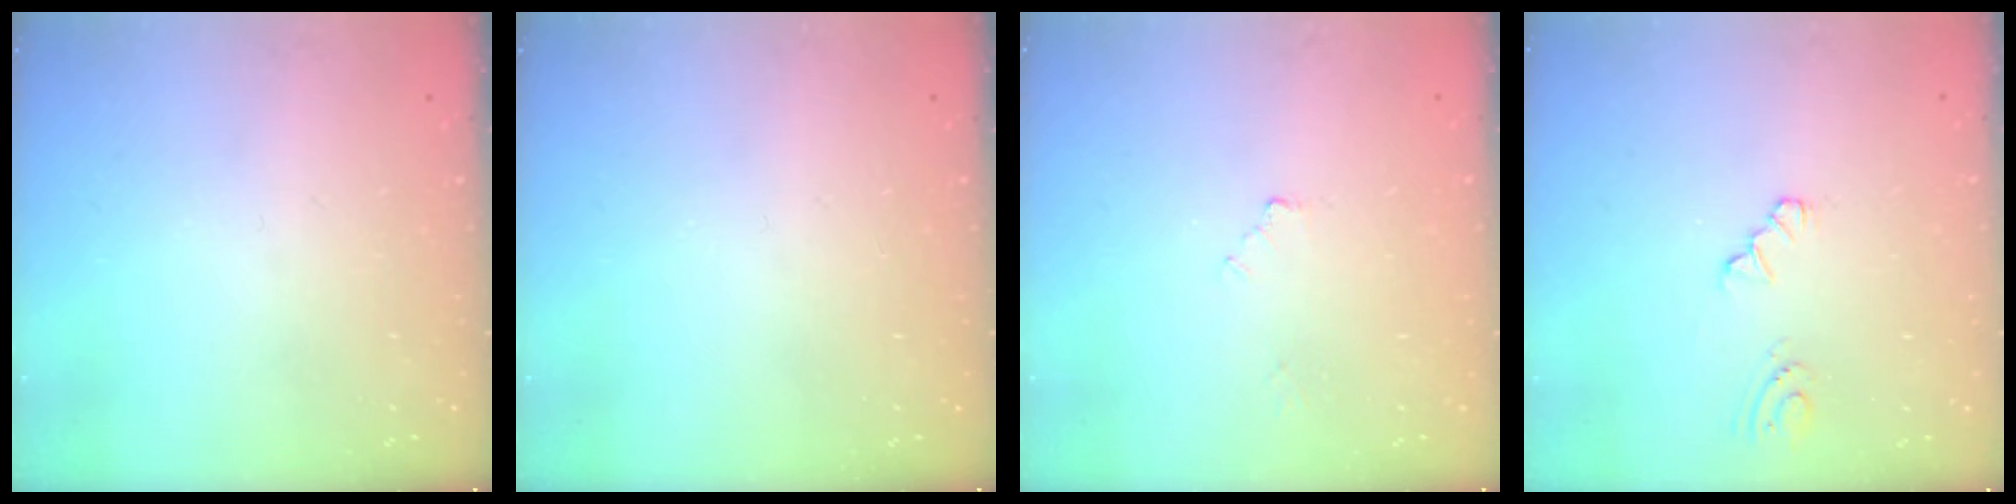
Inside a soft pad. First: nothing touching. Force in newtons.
{"total": 0.0}
{"total": 2.1, "press": 2.1, "slide": 0.3}
{"total": 2.8, "press": 2.8, "slide": 0.1}